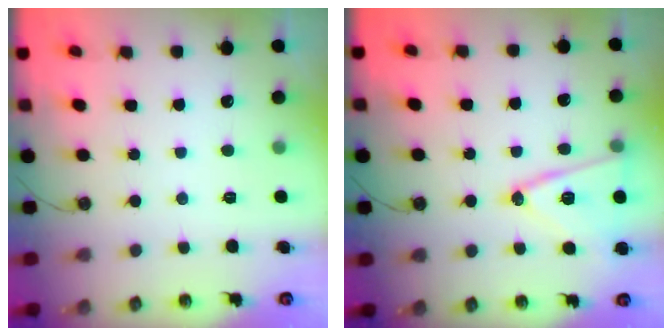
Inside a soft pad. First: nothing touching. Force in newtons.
{"total": 15.1, "press": 14.7, "slide": 3.5}